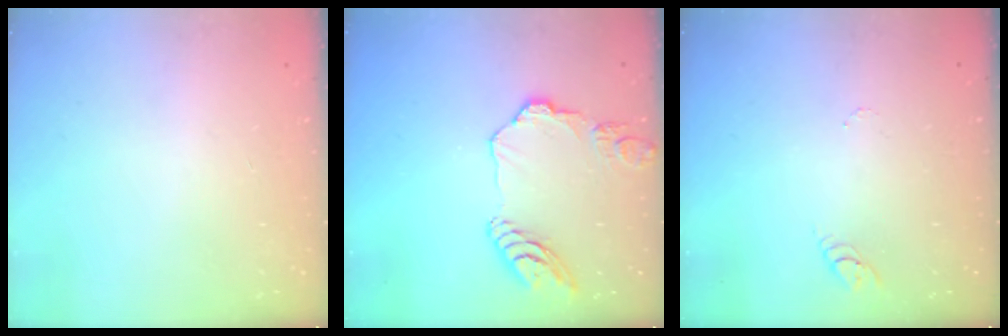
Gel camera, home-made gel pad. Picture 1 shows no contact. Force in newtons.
{"total": 12.8, "press": 12.7, "slide": 1.3}
{"total": 2.9, "press": 2.9, "slide": 0.4}